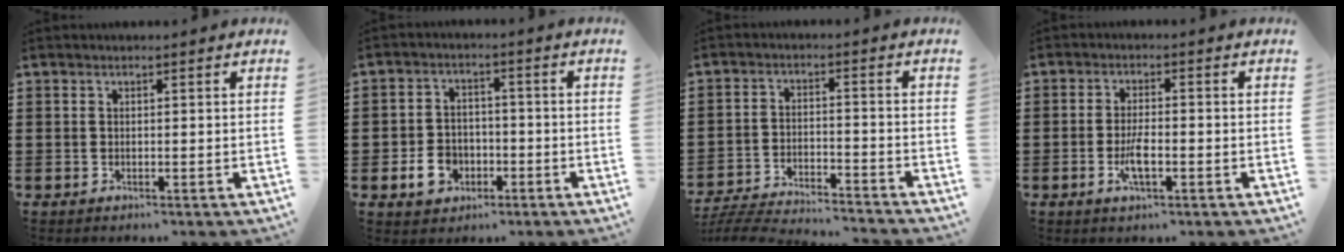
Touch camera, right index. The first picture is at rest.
{"total": 5.5, "force": [-2.2, 4.3, 2.7], "torque": [-0.074, 0.004, -0.046]}
{"total": 5.3, "force": [-5.2, -0.1, 0.9], "torque": [-0.027, -0.005, -0.107]}
{"total": 4.2, "force": [-1.5, 1.2, 3.7], "torque": [-0.076, -0.002, -0.029]}